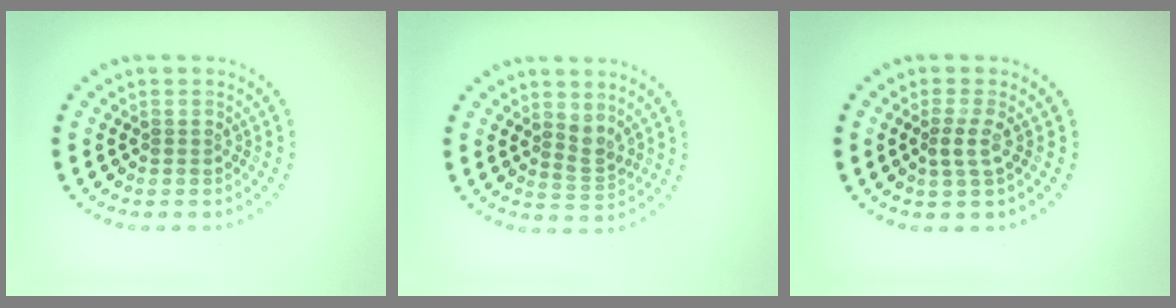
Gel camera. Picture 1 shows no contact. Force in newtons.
{"total": 1.6, "press": 1.3, "slide": 1.0}
{"total": 1.6, "press": 1.2, "slide": 1.0}